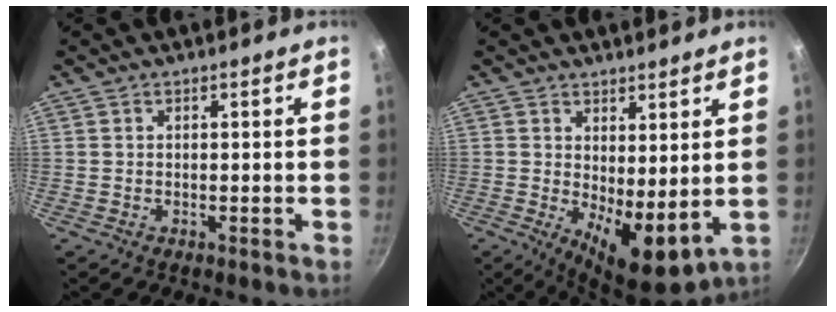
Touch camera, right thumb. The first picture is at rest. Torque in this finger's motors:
{"motor_torque": [-0.31, 0.77, 0.80, 0.04, 0.07]}